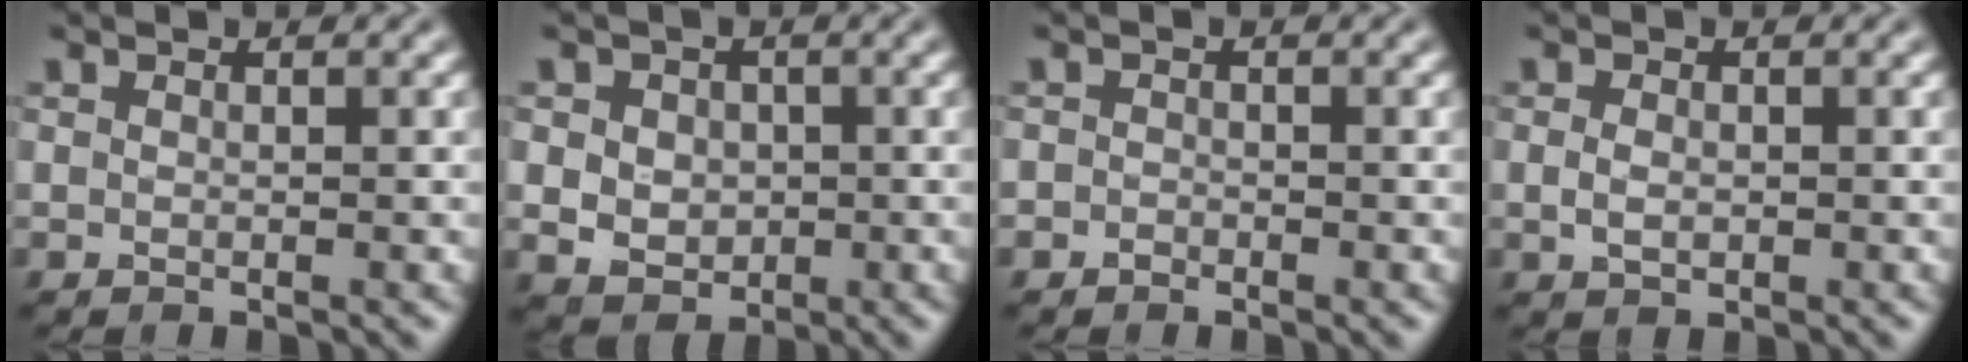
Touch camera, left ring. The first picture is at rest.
{"total": 4.5, "force": [0.2, 3.9, 2.4], "torque": [-0.042, 0.009, -0.006]}
{"total": 0.7, "force": [-0.5, 0.5, 0.1], "torque": [-0.001, -0.002, -0.008]}
{"total": 1.6, "force": [-0.1, 1.1, 1.1], "torque": [-0.025, -0.002, -0.001]}